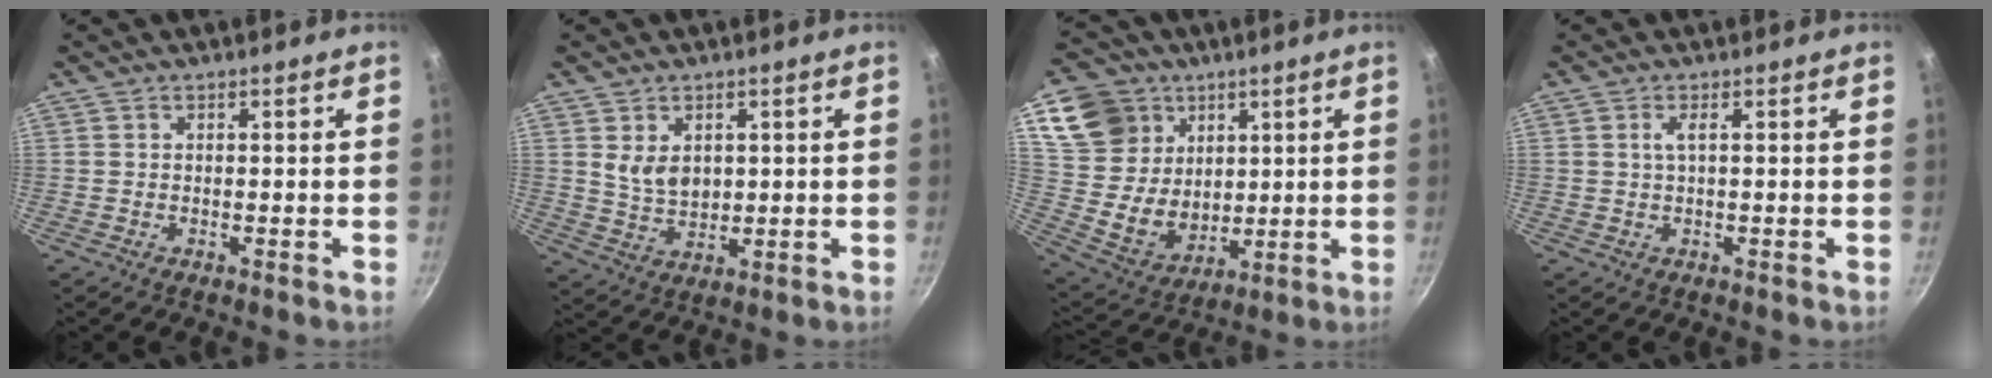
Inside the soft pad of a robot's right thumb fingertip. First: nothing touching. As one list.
[{"total": 5.7, "force": [1.6, 3.9, 3.9], "torque": [-0.056, -0.019, 0.038]}, {"total": 17.9, "force": [7.4, 14.6, 7.2], "torque": [-0.109, -0.025, 0.154]}, {"total": 1.5, "force": [0.3, 0.2, 1.5], "torque": [-0.031, 0.001, 0.010]}]